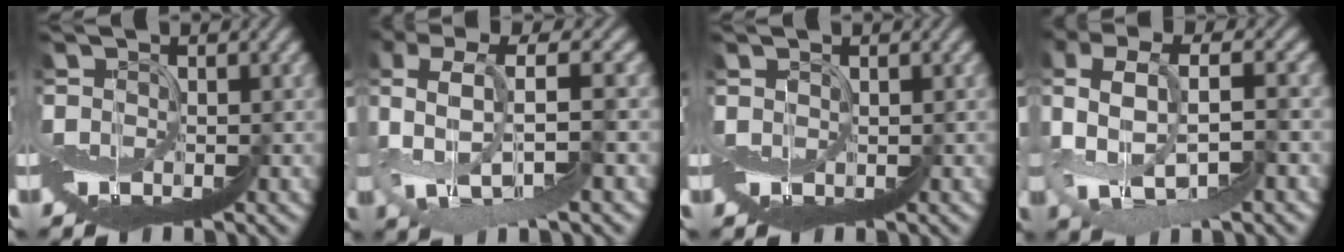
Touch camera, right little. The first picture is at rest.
{"total": 4.9, "force": [2.1, 1.3, 4.3], "torque": [-0.130, 0.014, 0.032]}
{"total": 1.6, "force": [1.5, 0.2, 0.5], "torque": [-0.011, -0.007, 0.031]}
{"total": 5.2, "force": [1.1, 2.5, 4.4], "torque": [-0.148, 0.013, 0.017]}